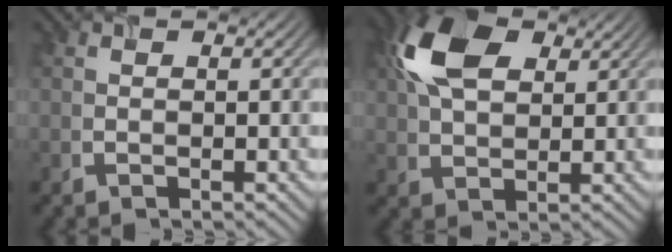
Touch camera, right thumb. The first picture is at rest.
{"total": 10.9, "force": [4.1, 6.2, 8.0], "torque": [-0.190, 0.027, 0.071]}